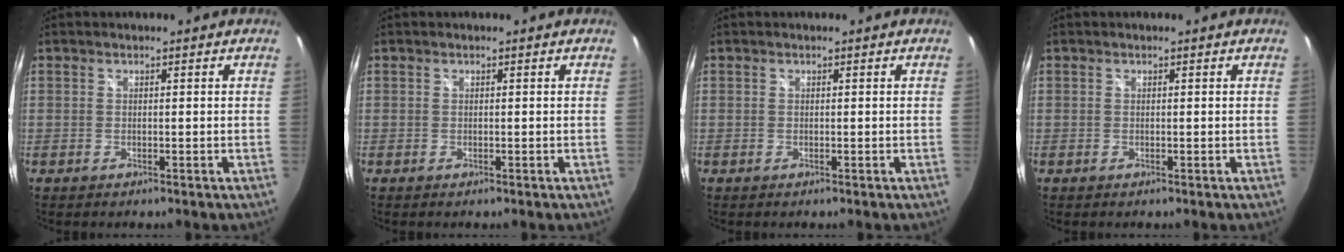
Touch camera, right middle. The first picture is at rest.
{"total": 0.0}
{"total": 0.0}
{"total": 0.0}